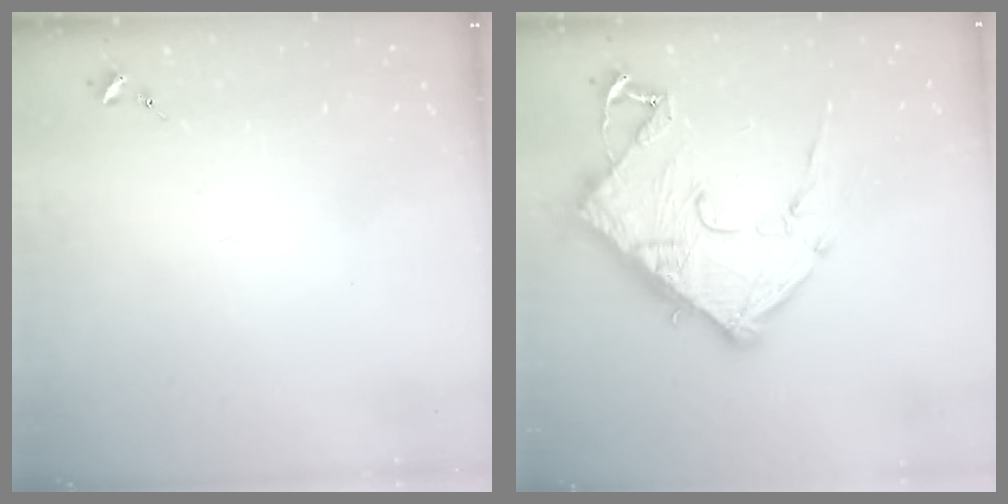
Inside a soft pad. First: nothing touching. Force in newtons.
{"total": 16.4, "press": 16.4, "slide": 1.4}